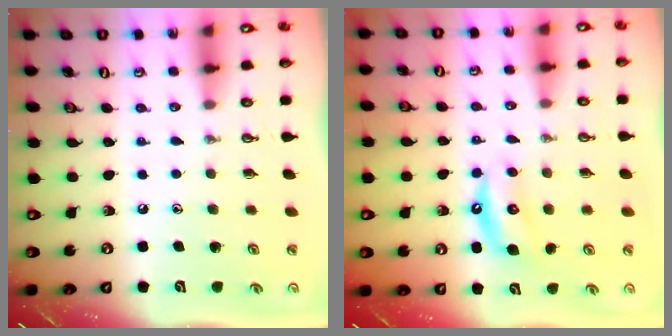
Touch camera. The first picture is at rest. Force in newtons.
{"total": 5.8, "press": 5.8, "slide": 0.7}